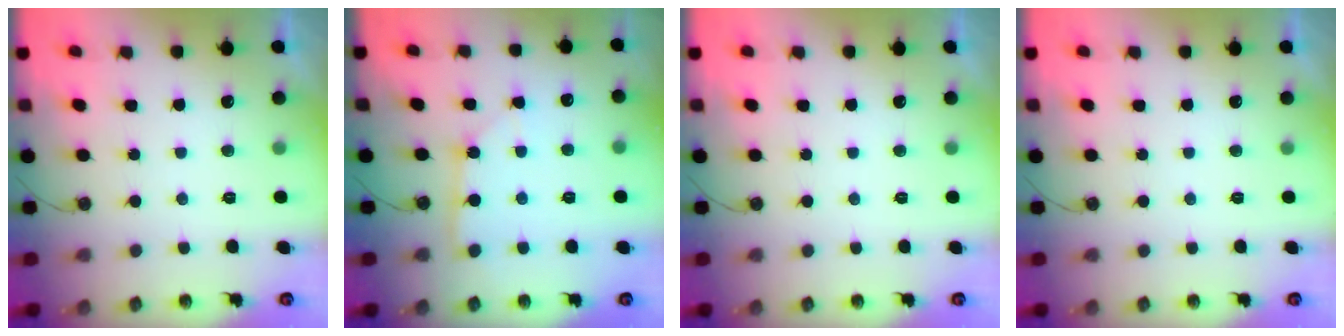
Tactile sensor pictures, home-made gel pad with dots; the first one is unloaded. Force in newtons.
{"total": 2.9, "press": 2.9, "slide": 0.1}
{"total": 0.0}
{"total": 0.0}